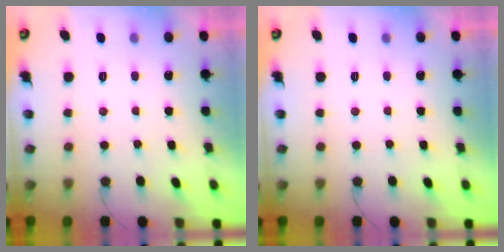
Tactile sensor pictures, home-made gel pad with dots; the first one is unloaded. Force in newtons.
{"total": 0.0}